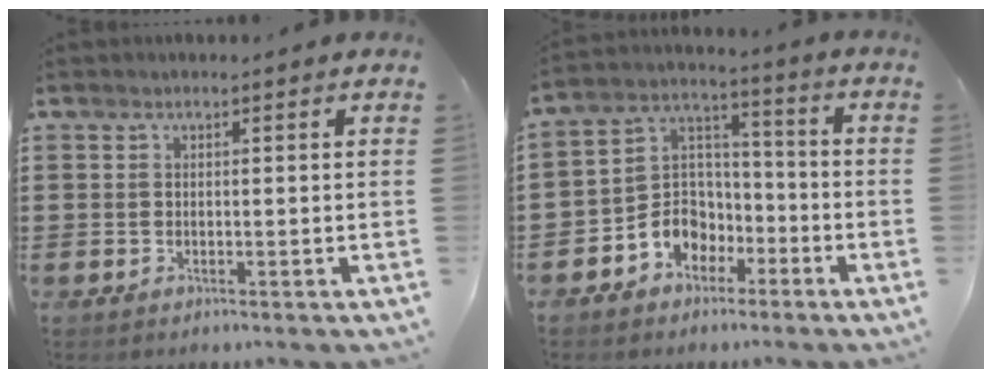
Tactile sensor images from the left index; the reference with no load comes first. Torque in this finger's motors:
{"motor_torque": [1.26, 0.88, 0.27, 0.08]}